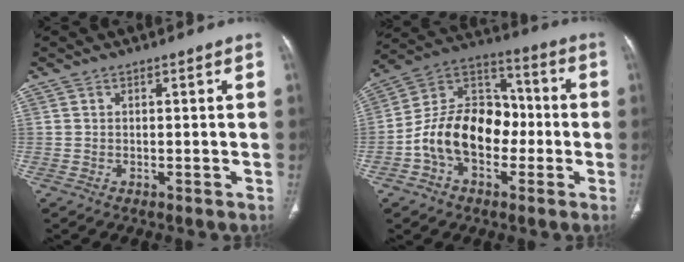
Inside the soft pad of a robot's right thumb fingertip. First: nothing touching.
{"total": 16.5, "force": [-3.5, 11.4, 11.4], "torque": [-0.171, 0.050, -0.068]}